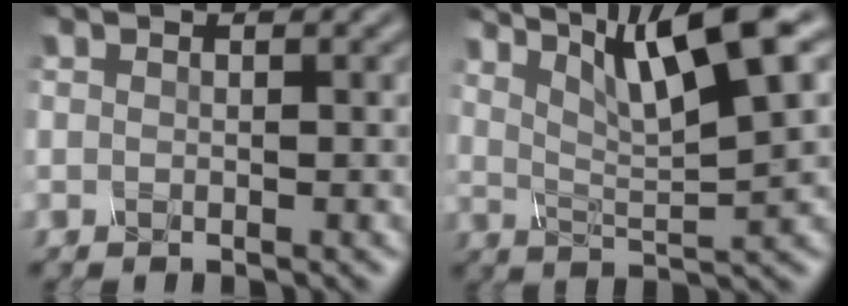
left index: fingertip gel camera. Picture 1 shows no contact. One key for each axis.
{"total": 7.8, "fx": 4.6, "fy": 0.8, "fz": 6.3, "tx": -0.102, "ty": 0.018, "tz": 0.101}